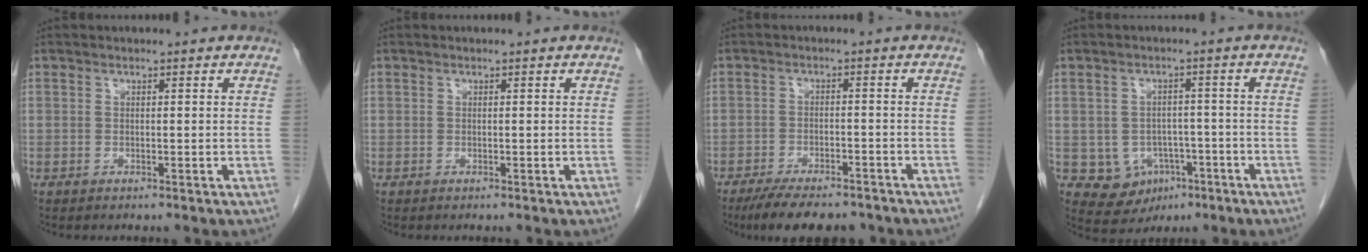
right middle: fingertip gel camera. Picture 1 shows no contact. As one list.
[{"total": 0.0}, {"total": 10.8, "force": [-9.1, 2.9, 5.0], "torque": [-0.075, -0.007, -0.134]}, {"total": 6.8, "force": [-2.6, 5.9, 2.3], "torque": [-0.036, 0.010, -0.023]}]